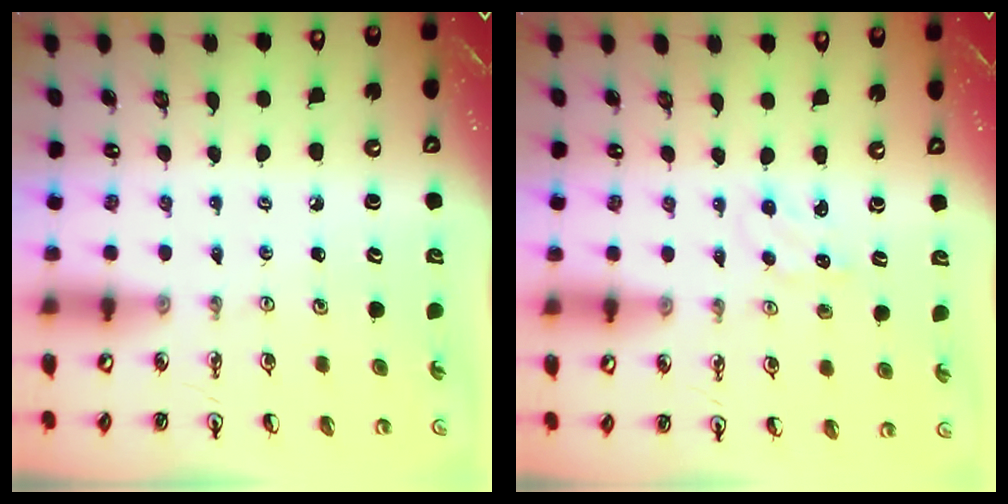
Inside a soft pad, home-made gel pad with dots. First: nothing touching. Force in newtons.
{"total": 2.3, "press": 2.3, "slide": 0.2}